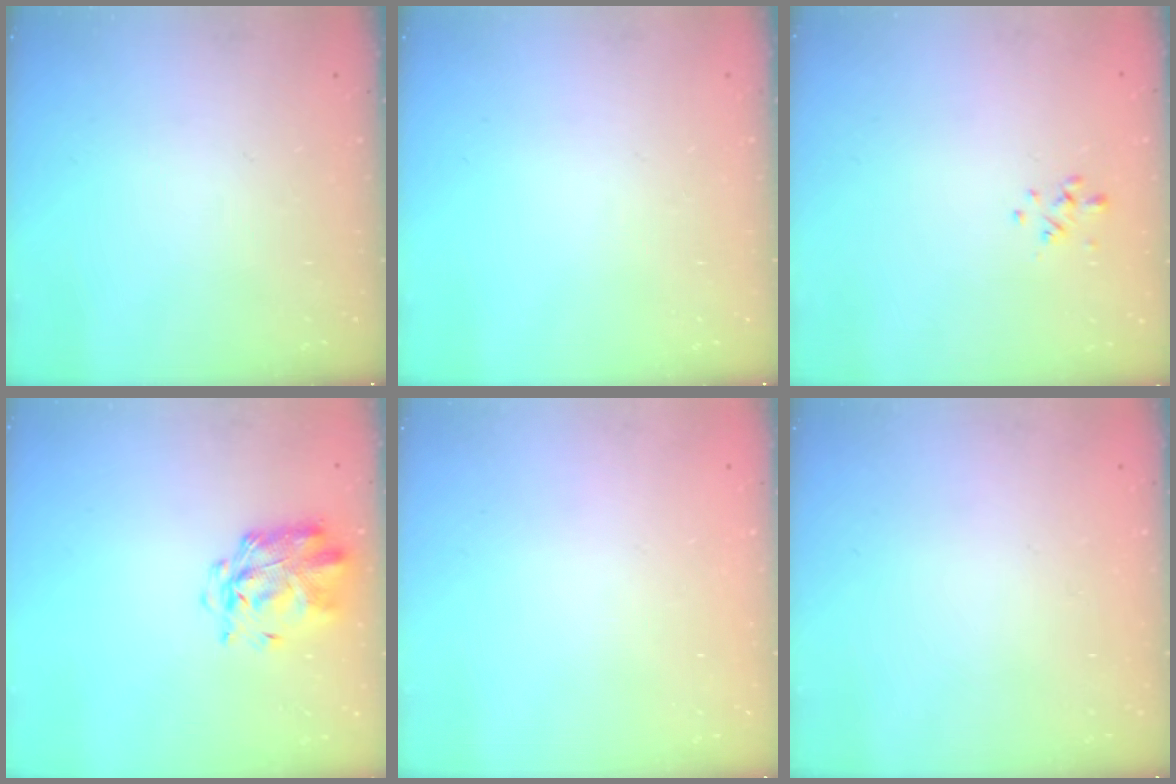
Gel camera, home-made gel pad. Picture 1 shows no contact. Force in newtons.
{"total": 0.0}
{"total": 0.9, "press": 0.7, "slide": 0.5}
{"total": 2.9, "press": 2.8, "slide": 0.8}
{"total": 1.7, "press": 1.7, "slide": 0.2}
{"total": 1.7, "press": 1.7, "slide": 0.2}